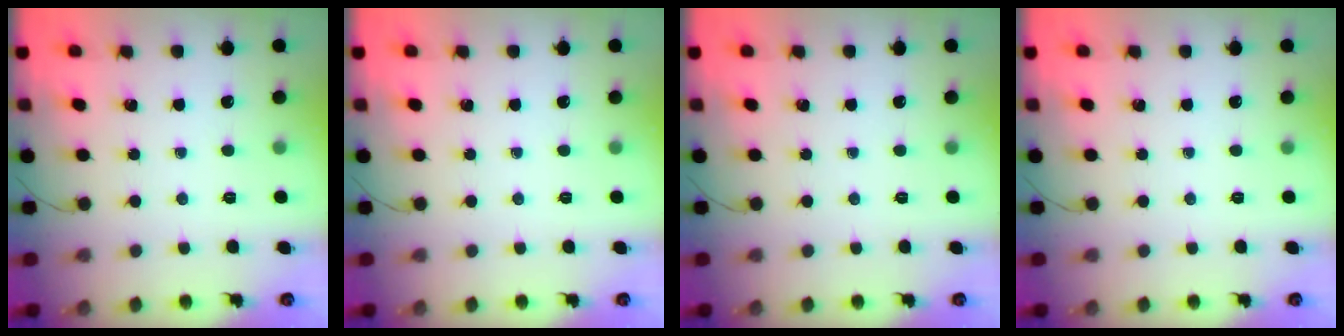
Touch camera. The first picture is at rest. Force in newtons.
{"total": 0.0}
{"total": 0.0}
{"total": 0.0}